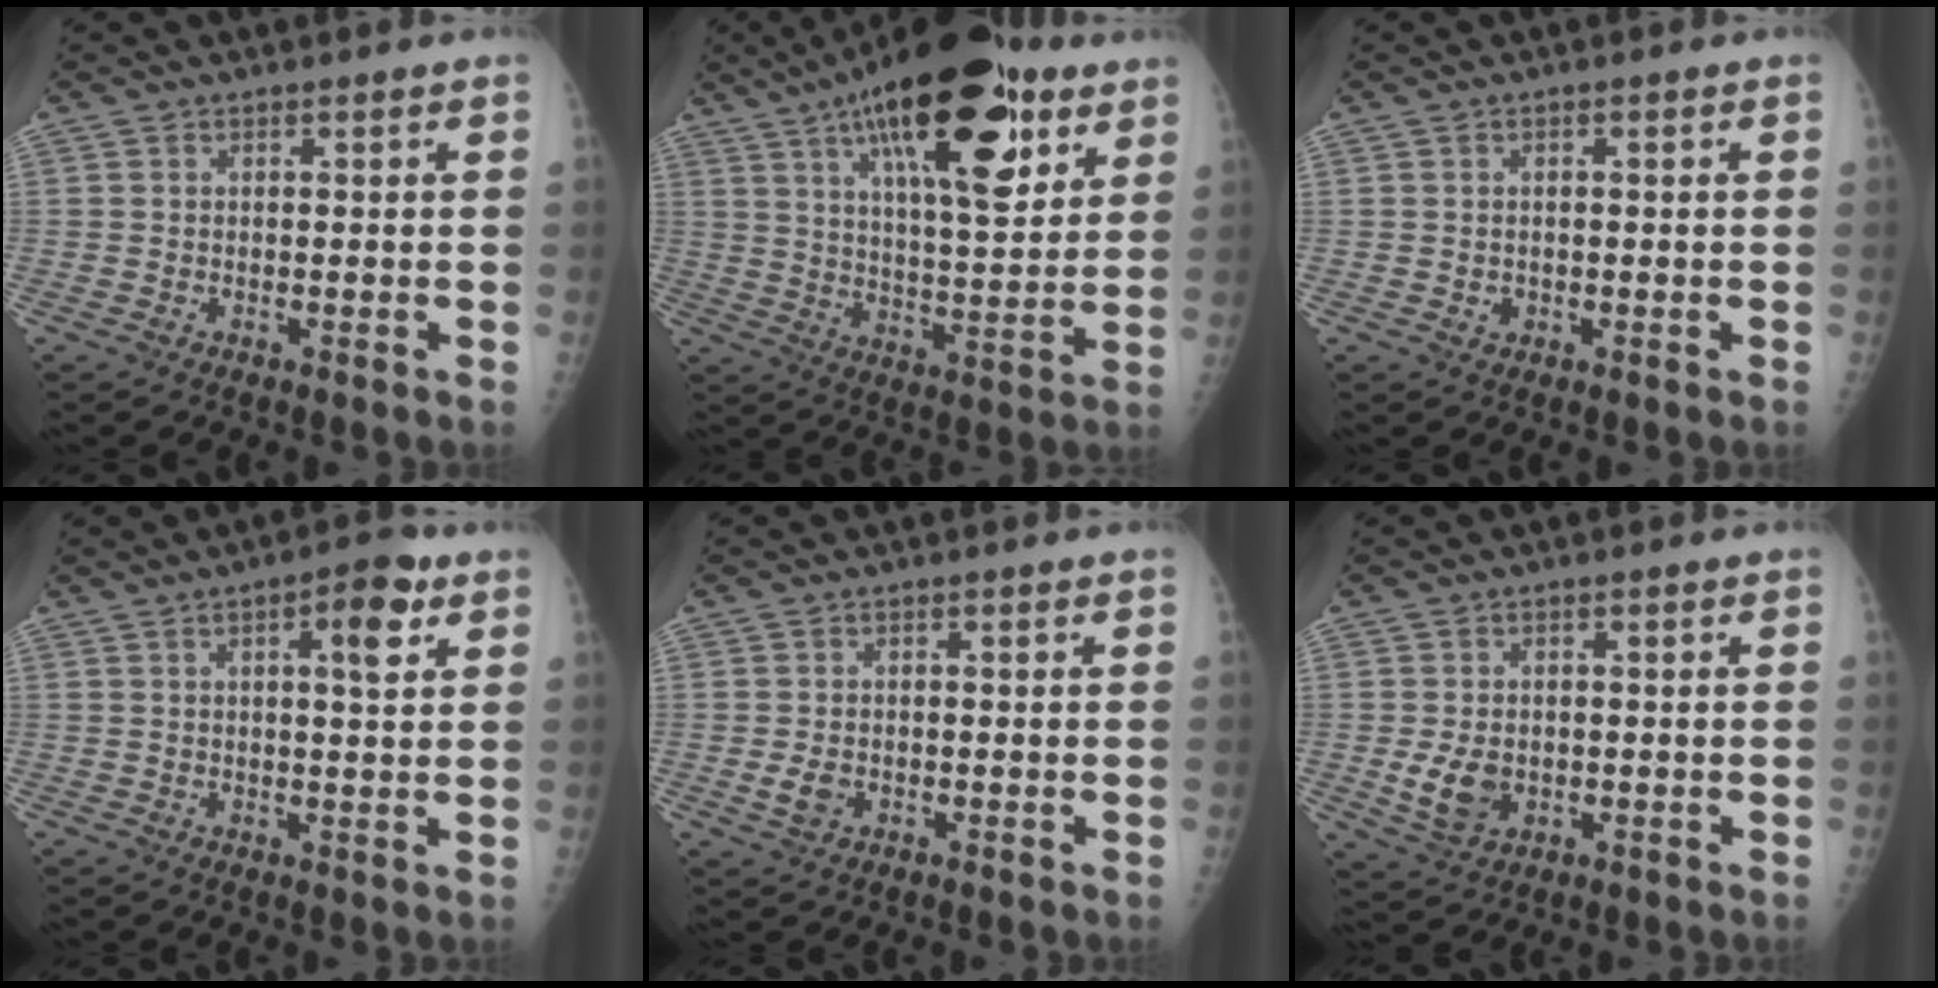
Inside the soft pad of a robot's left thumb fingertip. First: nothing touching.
{"total": 24.2, "force": [12.2, 9.0, 18.9], "torque": [-0.270, -0.030, 0.191]}
{"total": 1.1, "force": [-0.3, 1.1, 0.2], "torque": [0.005, 0.001, -0.002]}
{"total": 6.9, "force": [2.8, 2.2, 5.9], "torque": [-0.075, -0.002, 0.036]}
{"total": 2.7, "force": [-0.8, 2.0, 1.5], "torque": [-0.025, -0.002, -0.012]}
{"total": 5.8, "force": [-1.0, 4.4, 3.6], "torque": [-0.054, -0.005, -0.007]}